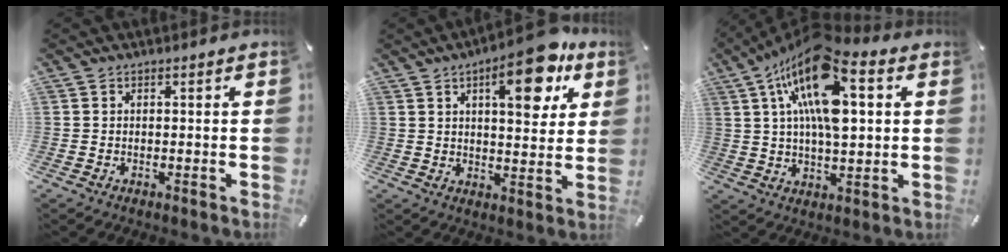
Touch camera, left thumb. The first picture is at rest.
{"total": 15.1, "force": [7.8, 6.1, 11.4], "torque": [-0.150, -0.035, 0.123]}
{"total": 19.0, "force": [7.1, 8.3, 15.6], "torque": [-0.293, -0.016, 0.112]}